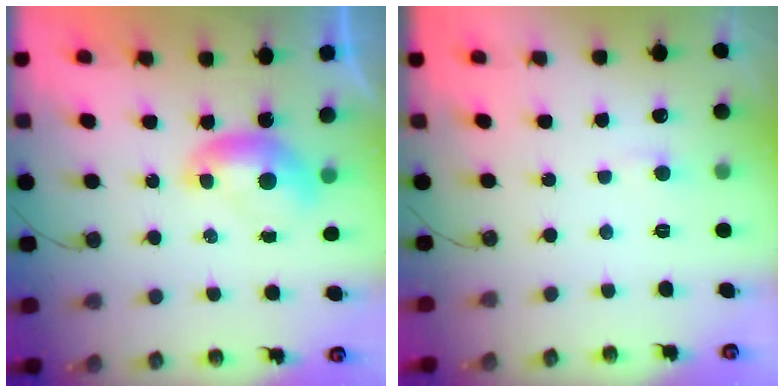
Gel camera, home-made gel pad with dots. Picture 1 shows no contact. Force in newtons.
{"total": 1.9, "press": 1.8, "slide": 0.4}